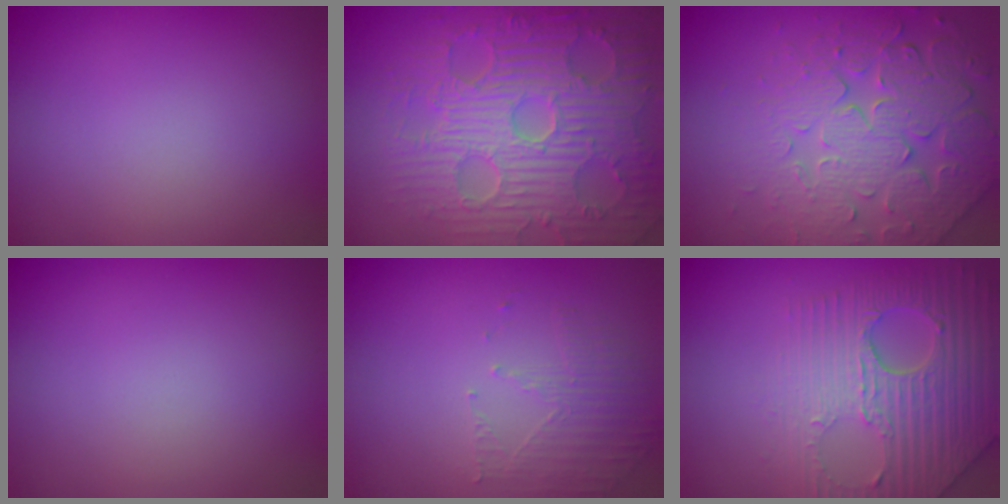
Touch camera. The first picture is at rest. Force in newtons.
{"total": 9.2, "press": 6.8, "slide": 6.2}
{"total": 7.2, "press": 5.8, "slide": 4.2}
{"total": 0.0}
{"total": 1.7, "press": 0.9, "slide": 1.4}
{"total": 6.1, "press": 5.2, "slide": 3.3}